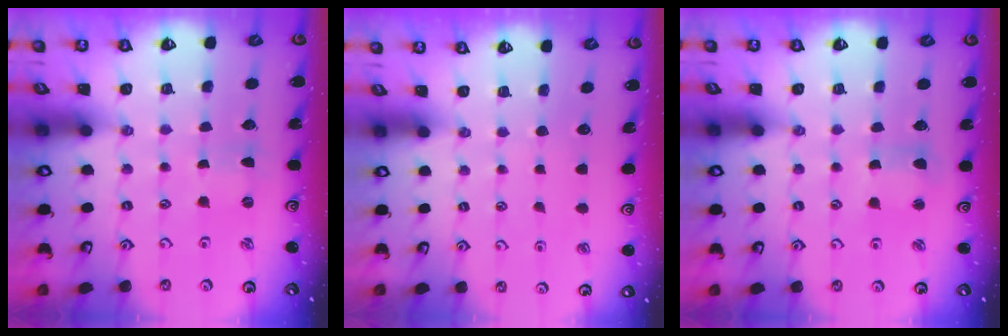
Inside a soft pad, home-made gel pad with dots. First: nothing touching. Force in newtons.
{"total": 0.0}
{"total": 3.2, "press": 3.2, "slide": 0.2}